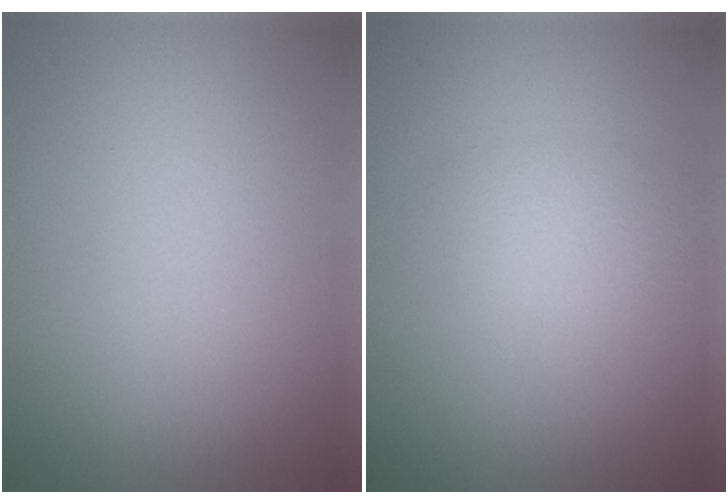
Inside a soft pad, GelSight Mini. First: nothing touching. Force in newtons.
{"total": 1.9, "press": 1.9, "slide": 0.1}